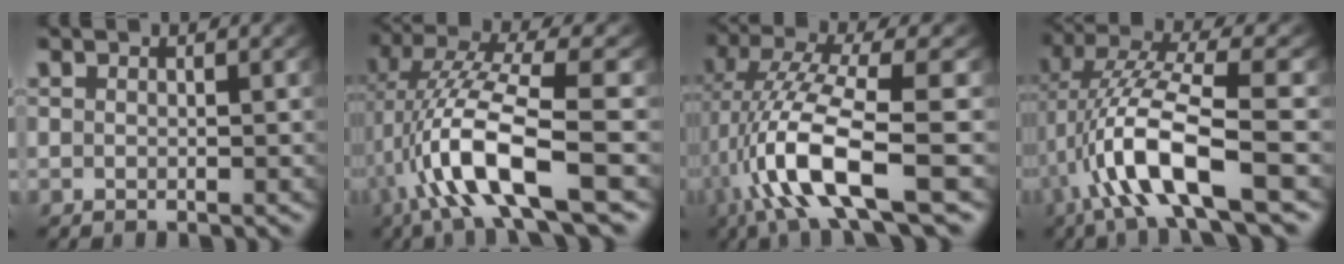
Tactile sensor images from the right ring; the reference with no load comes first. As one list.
[{"total": 9.2, "force": [-1.7, 3.9, 8.2], "torque": [-0.180, -0.021, -0.020]}, {"total": 9.3, "force": [-1.9, 3.6, 8.4], "torque": [-0.181, -0.026, -0.018]}, {"total": 8.0, "force": [-1.4, 3.2, 7.2], "torque": [-0.165, -0.017, -0.016]}]